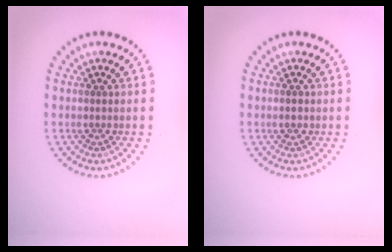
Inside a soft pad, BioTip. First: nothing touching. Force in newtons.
{"total": 1.1, "press": 1.1, "slide": 0.2}